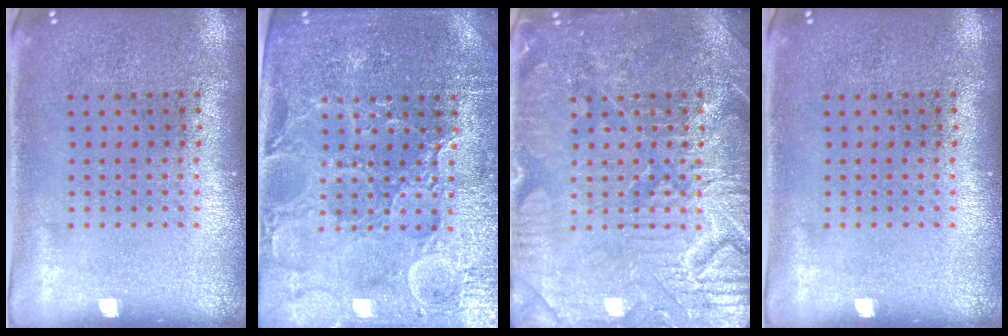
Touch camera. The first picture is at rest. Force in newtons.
{"total": 4.3, "press": 4.1, "slide": 1.3}
{"total": 6.4, "press": 6.4, "slide": 0.8}
{"total": 0.0}